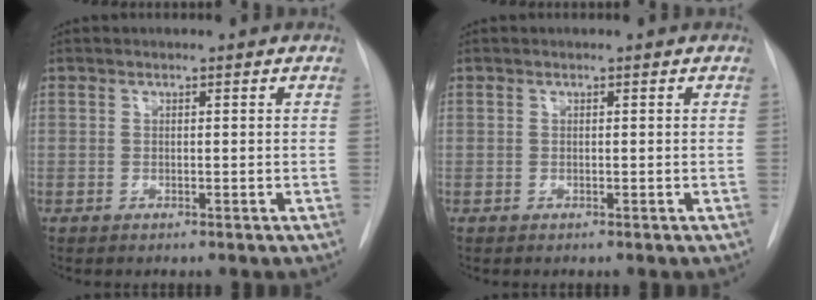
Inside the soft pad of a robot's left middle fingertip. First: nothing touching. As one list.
[{"total": 0.0}]